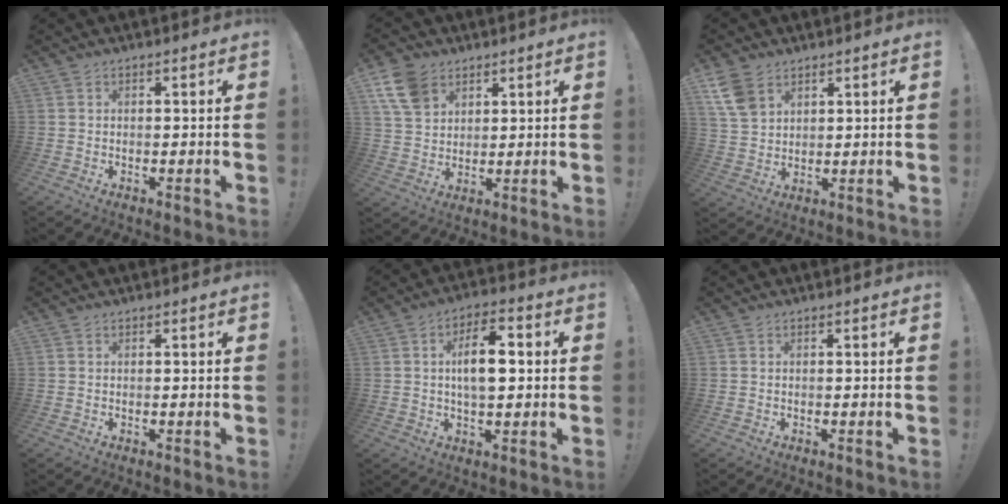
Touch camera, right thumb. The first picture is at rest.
{"total": 10.8, "force": [6.2, 7.3, 5.0], "torque": [-0.099, -0.023, 0.124]}
{"total": 8.6, "force": [5.1, 5.4, 4.3], "torque": [-0.085, -0.017, 0.104]}
{"total": 0.0}
{"total": 10.0, "force": [1.0, 5.1, 8.5], "torque": [-0.142, 0.003, 0.011]}
{"total": 0.0}